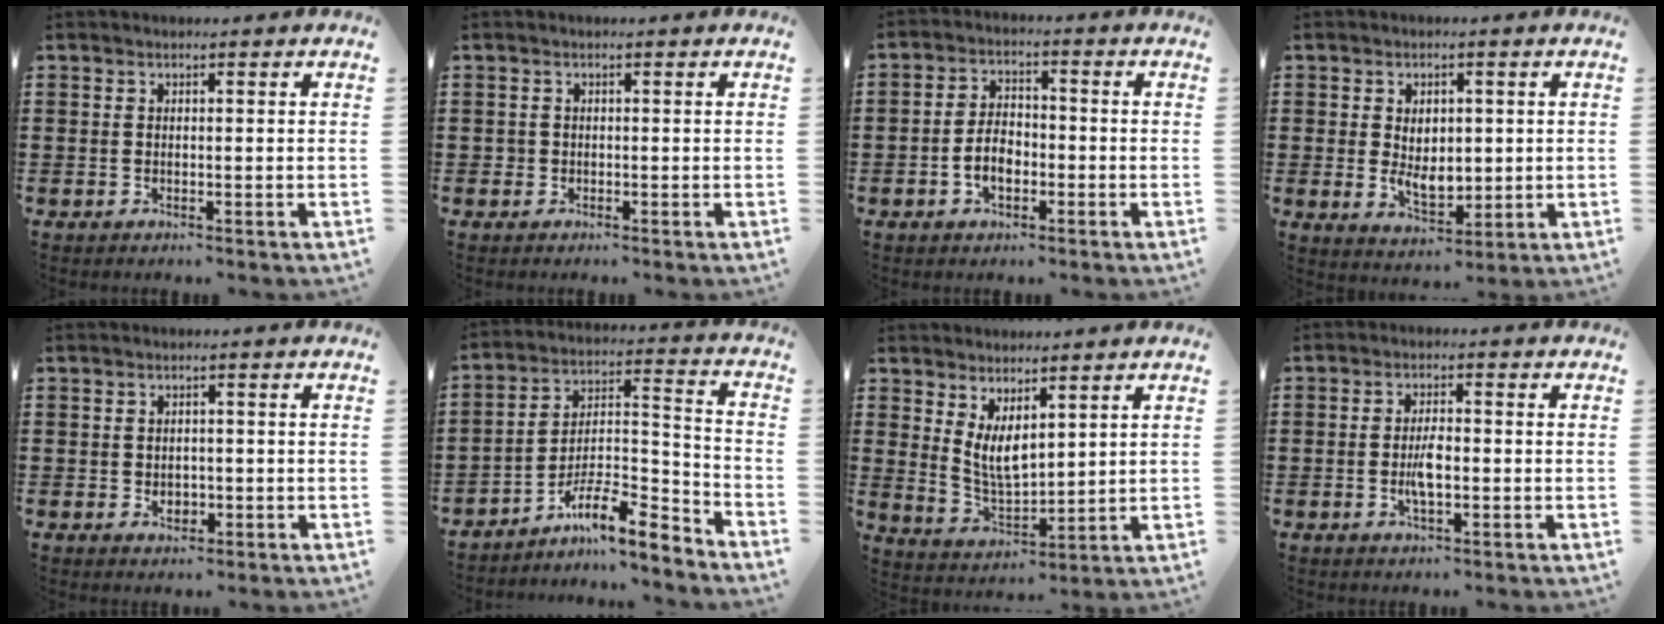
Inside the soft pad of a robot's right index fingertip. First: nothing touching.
{"total": 0.9, "force": [-0.2, 0.8, 0.1], "torque": [-0.003, 0.005, -0.006]}
{"total": 4.7, "force": [-1.7, 2.6, 3.5], "torque": [-0.080, -0.001, -0.034]}
{"total": 4.9, "force": [0.2, 3.3, 3.7], "torque": [-0.057, 0.005, -0.001]}
{"total": 1.7, "force": [-0.2, 1.3, 1.1], "torque": [-0.014, 0.001, -0.007]}
{"total": 9.2, "force": [-7.4, 1.9, 5.1], "torque": [-0.088, 0.004, -0.144]}
{"total": 5.4, "force": [2.8, 2.6, 3.8], "torque": [-0.091, -0.009, 0.050]}
{"total": 4.0, "force": [-0.7, 1.4, 3.6], "torque": [-0.079, -0.002, -0.018]}